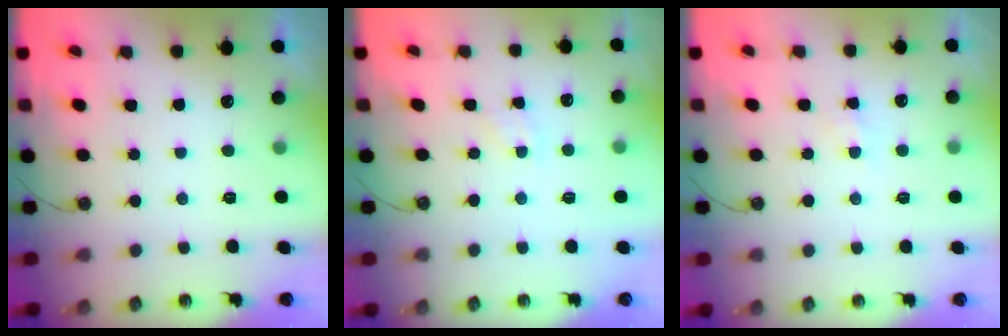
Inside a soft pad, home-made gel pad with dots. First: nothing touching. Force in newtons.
{"total": 2.9, "press": 2.9, "slide": 0.4}
{"total": 5.0, "press": 4.9, "slide": 0.7}